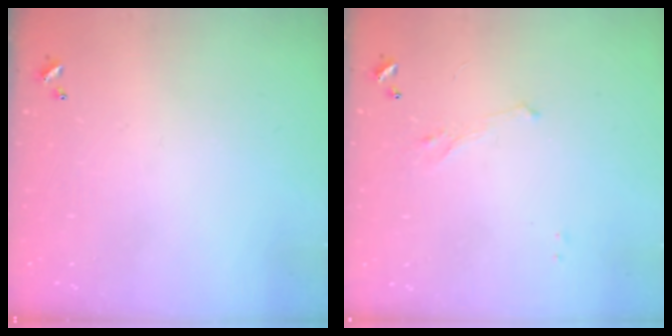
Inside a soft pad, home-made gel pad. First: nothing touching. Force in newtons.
{"total": 1.4, "press": 1.3, "slide": 0.6}